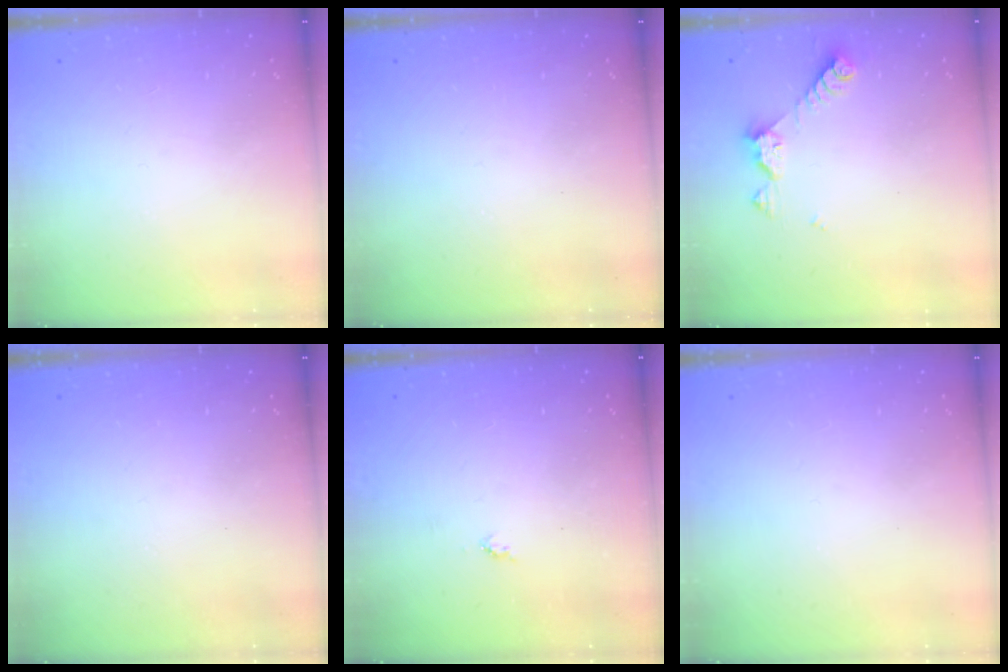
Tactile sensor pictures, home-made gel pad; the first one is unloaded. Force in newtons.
{"total": 0.0}
{"total": 6.7, "press": 6.7, "slide": 0.4}
{"total": 0.0}
{"total": 3.9, "press": 3.9, "slide": 0.4}
{"total": 0.0}